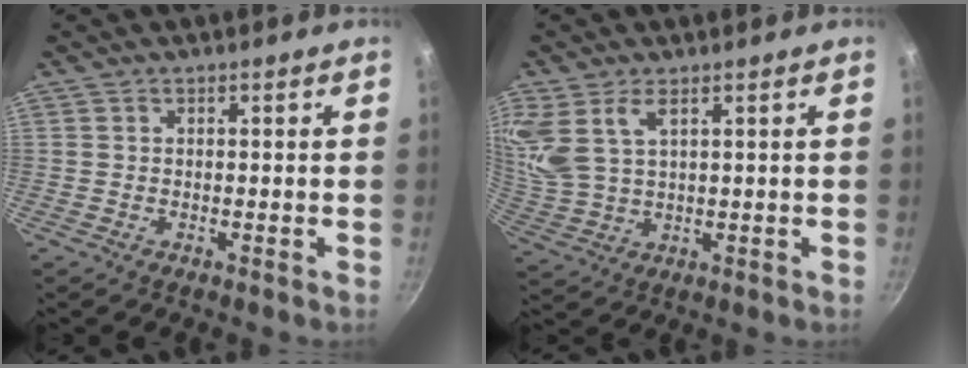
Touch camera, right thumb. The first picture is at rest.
{"total": 9.3, "force": [4.7, 4.9, 6.4], "torque": [-0.135, -0.018, 0.104]}